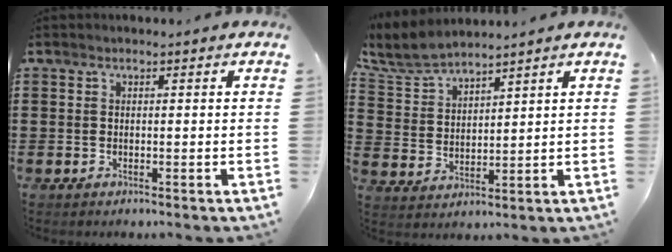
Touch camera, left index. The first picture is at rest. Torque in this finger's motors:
{"motor_torque": [0.03, 0.00, 0.49, 0.08]}